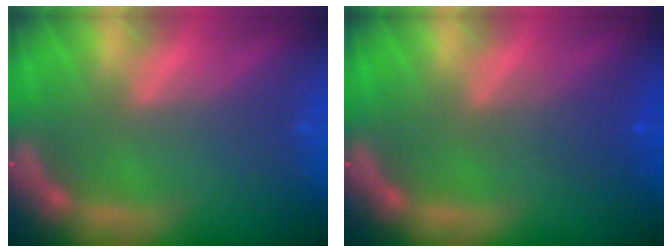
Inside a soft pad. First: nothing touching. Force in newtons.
{"total": 2.4}